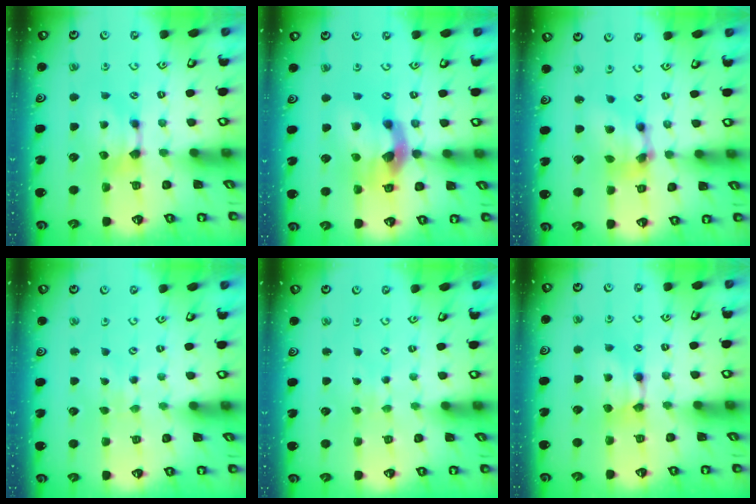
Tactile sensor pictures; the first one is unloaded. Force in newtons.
{"total": 7.7, "press": 7.3, "slide": 2.4}
{"total": 7.1, "press": 6.7, "slide": 2.3}
{"total": 2.7, "press": 2.6, "slide": 0.4}
{"total": 4.8, "press": 4.8, "slide": 0.2}
{"total": 1.7, "press": 1.7, "slide": 0.1}